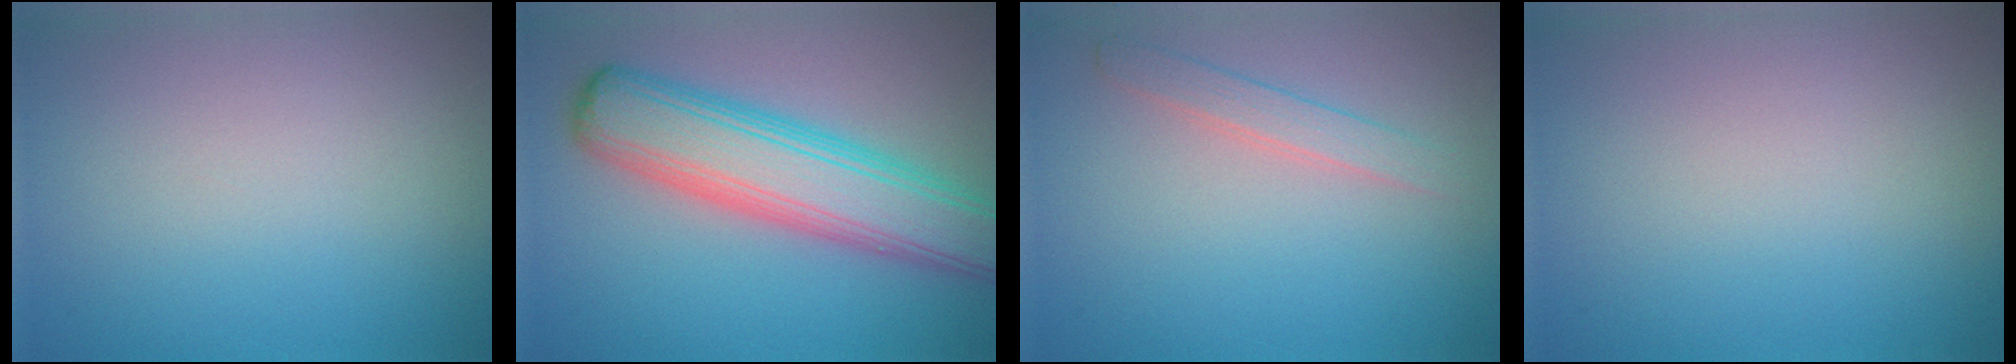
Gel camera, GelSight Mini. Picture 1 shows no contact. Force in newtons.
{"total": 8.3, "press": 8.3, "slide": 0.3}
{"total": 1.7, "press": 1.7, "slide": 0.1}
{"total": 0.0}